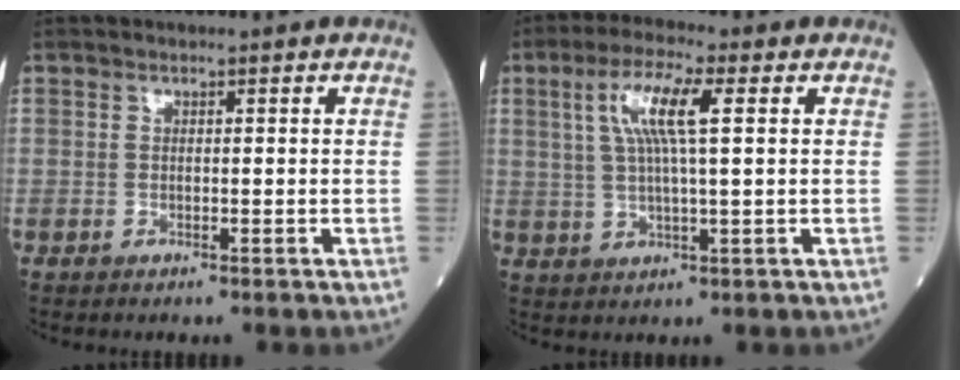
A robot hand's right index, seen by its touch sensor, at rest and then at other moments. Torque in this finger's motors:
{"motor_torque": [1.48, 0.44, 0.67, 0.20]}